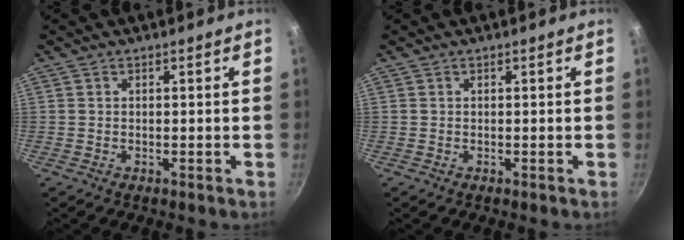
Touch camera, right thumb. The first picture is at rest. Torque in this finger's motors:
{"motor_torque": [0.00, 0.01, 0.09, 0.04, 0.01]}